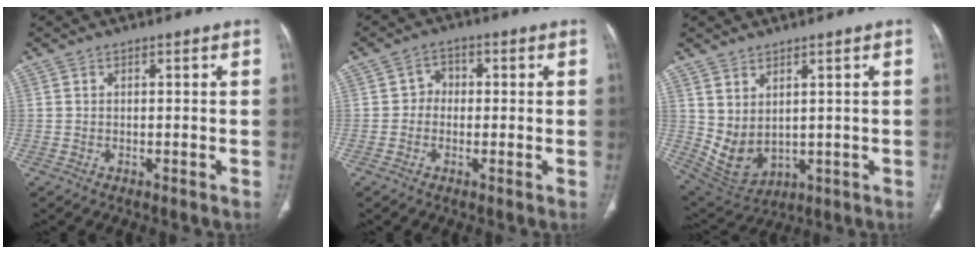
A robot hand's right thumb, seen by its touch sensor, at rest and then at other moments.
{"total": 3.1, "force": [-0.2, 2.8, 1.4], "torque": [0.001, 0.013, -0.015]}
{"total": 7.6, "force": [2.1, 4.8, 5.5], "torque": [-0.094, -0.019, 0.070]}